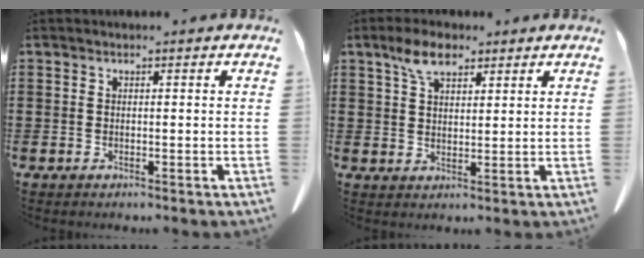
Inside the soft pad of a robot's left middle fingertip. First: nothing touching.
{"total": 5.6, "force": [3.6, 2.6, 3.5], "torque": [-0.078, 0.010, 0.065]}